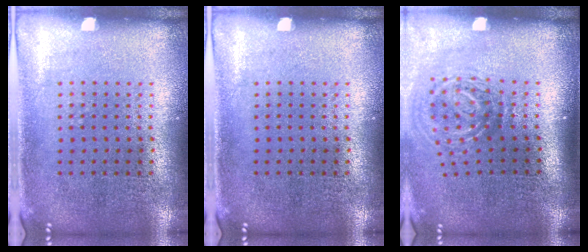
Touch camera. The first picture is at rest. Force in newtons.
{"total": 0.0}
{"total": 2.0, "press": 1.2, "slide": 1.6}